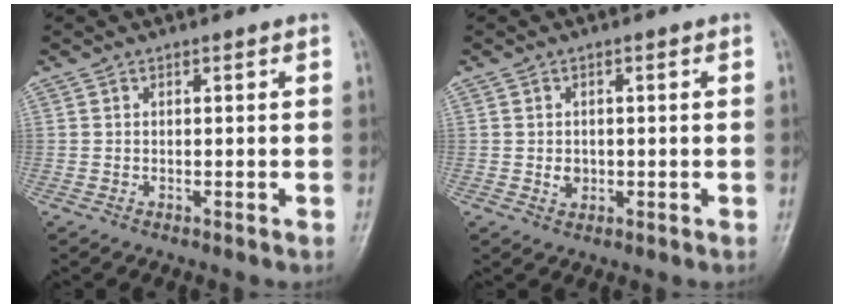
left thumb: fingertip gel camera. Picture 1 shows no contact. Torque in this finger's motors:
{"motor_torque": [-0.06, 0.04, 0.03, 0.02, 0.00]}